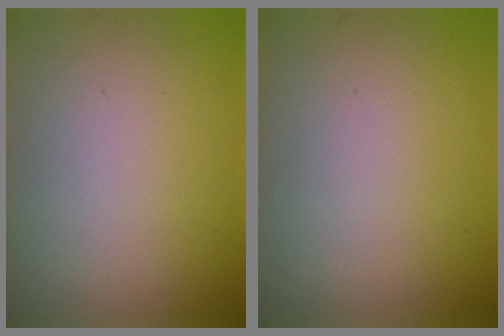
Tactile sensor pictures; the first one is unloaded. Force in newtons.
{"total": 0.0}